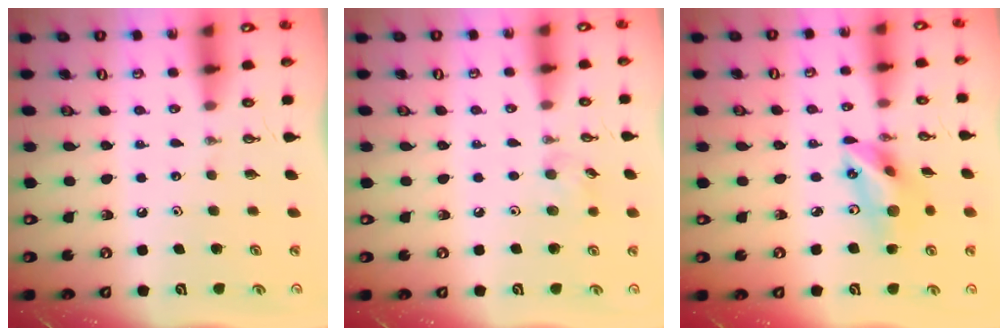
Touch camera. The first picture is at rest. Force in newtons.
{"total": 5.2, "press": 5.0, "slide": 1.4}
{"total": 13.9, "press": 13.6, "slide": 3.1}